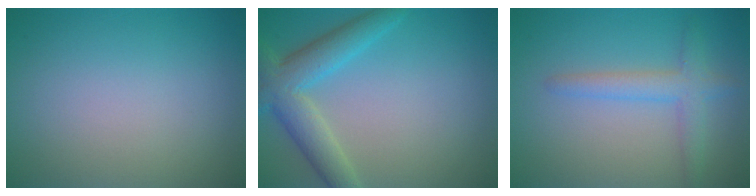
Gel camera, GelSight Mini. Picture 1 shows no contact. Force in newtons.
{"total": 5.3, "press": 5.3, "slide": 0.4}
{"total": 2.8, "press": 2.8, "slide": 0.2}